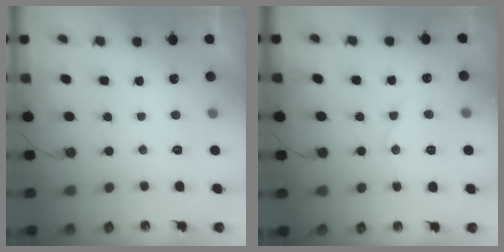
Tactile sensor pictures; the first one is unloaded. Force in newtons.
{"total": 9.0, "press": 9.0, "slide": 0.7}